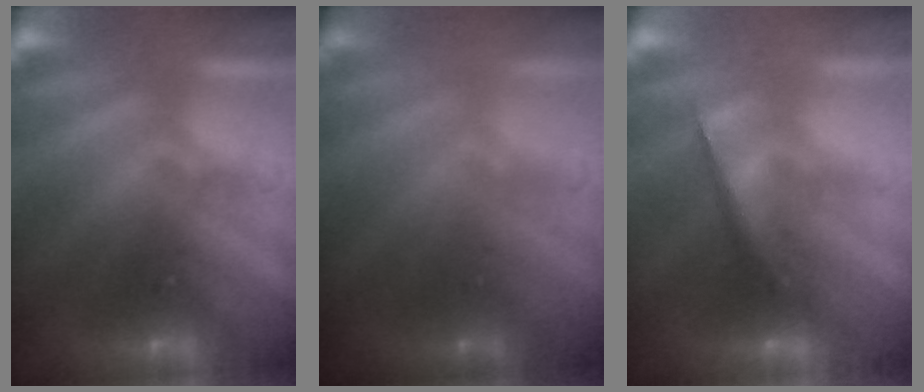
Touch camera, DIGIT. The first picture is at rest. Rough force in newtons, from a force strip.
{"total": 1.6}
{"total": 4.4}